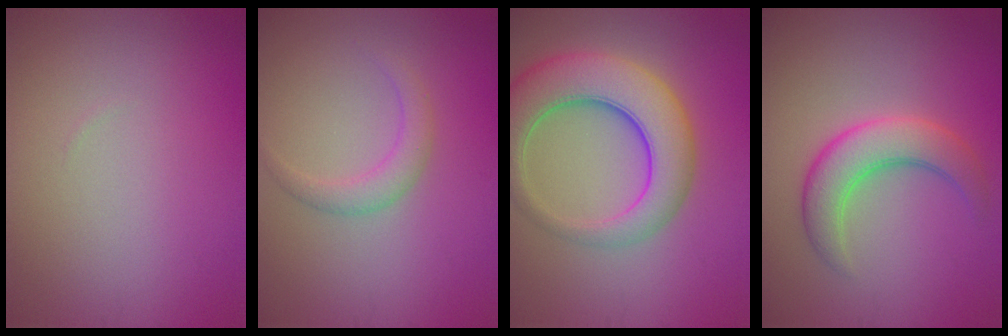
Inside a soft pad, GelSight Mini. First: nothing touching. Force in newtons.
{"total": 1.9, "press": 1.9, "slide": 0.1}
{"total": 8.1, "press": 8.1, "slide": 0.5}
{"total": 4.6, "press": 4.6, "slide": 0.2}